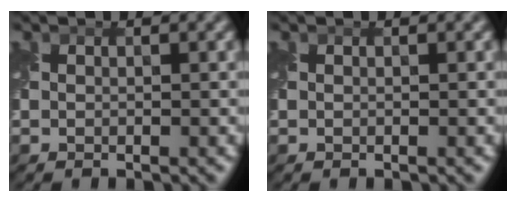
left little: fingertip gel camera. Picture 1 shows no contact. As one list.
[{"total": 0.0}]